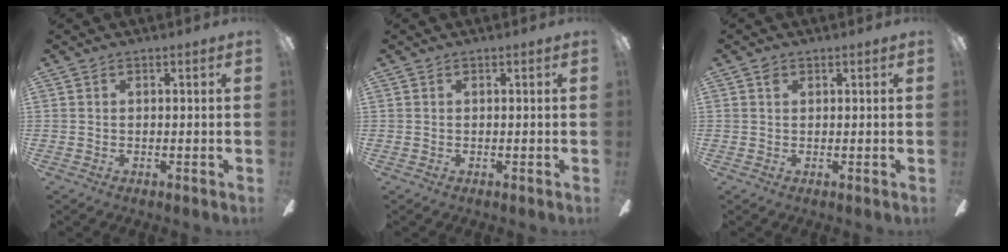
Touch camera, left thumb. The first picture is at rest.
{"total": 0.0}
{"total": 1.1, "force": [0.7, 0.7, 0.5], "torque": [-0.011, 0.001, 0.013]}